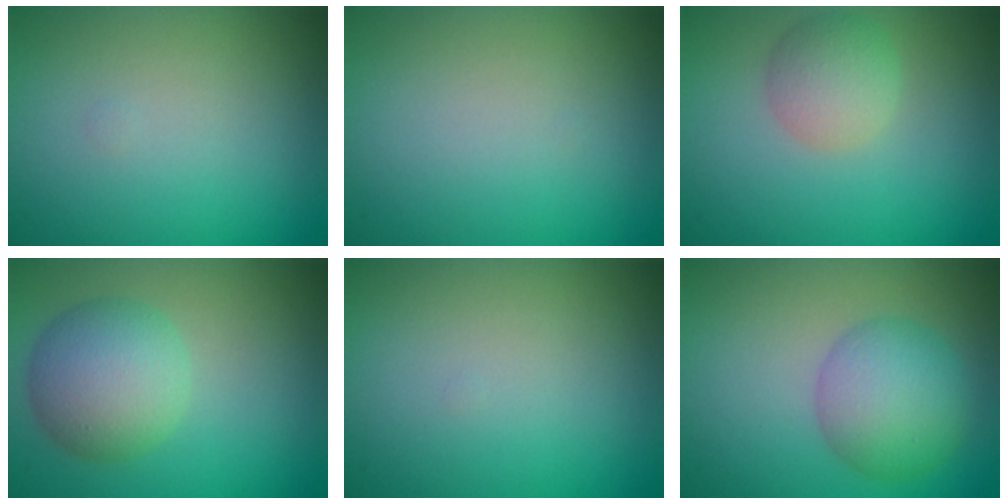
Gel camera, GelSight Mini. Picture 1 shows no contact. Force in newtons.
{"total": 0.0}
{"total": 3.0, "press": 3.0, "slide": 0.1}
{"total": 5.3, "press": 5.3, "slide": 0.0}
{"total": 0.0}
{"total": 5.2, "press": 5.2, "slide": 0.2}